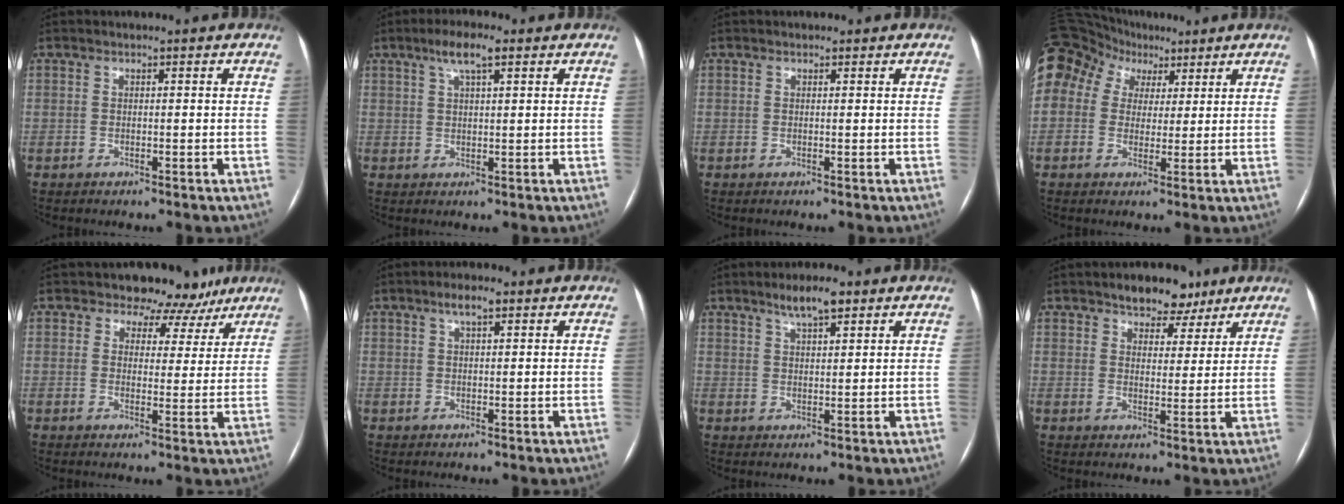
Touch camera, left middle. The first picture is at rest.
{"total": 4.7, "force": [2.7, 0.9, 3.8], "torque": [-0.074, 0.013, 0.048]}
{"total": 0.7, "force": [0.5, 0.4, 0.2], "torque": [-0.008, 0.005, 0.007]}
{"total": 23.3, "force": [10.6, 18.4, 9.4], "torque": [-0.311, 0.115, 0.203]}
{"total": 7.8, "force": [6.1, 4.7, 0.5], "torque": [0.016, 0.002, 0.060]}
{"total": 3.0, "force": [1.7, 0.8, 2.3], "torque": [-0.044, 0.010, 0.030]}
{"total": 4.9, "force": [3.3, 1.0, 3.4], "torque": [-0.061, 0.007, 0.056]}
{"total": 6.6, "force": [4.9, 3.5, 2.7], "torque": [-0.025, 0.010, 0.073]}